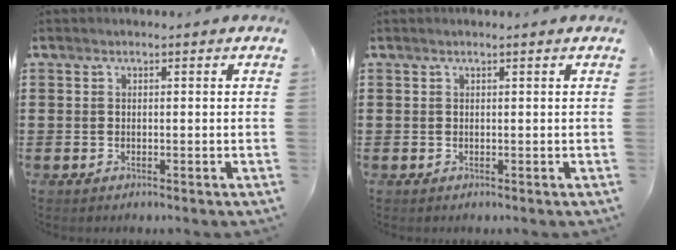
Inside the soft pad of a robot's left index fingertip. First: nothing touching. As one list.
[{"total": 0.0}]